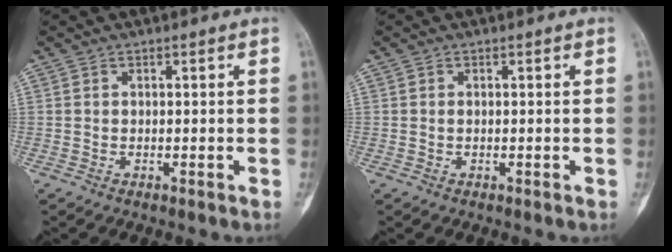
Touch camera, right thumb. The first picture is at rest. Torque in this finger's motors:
{"motor_torque": [-0.49, -0.22, 0.04, 0.47, 0.01]}